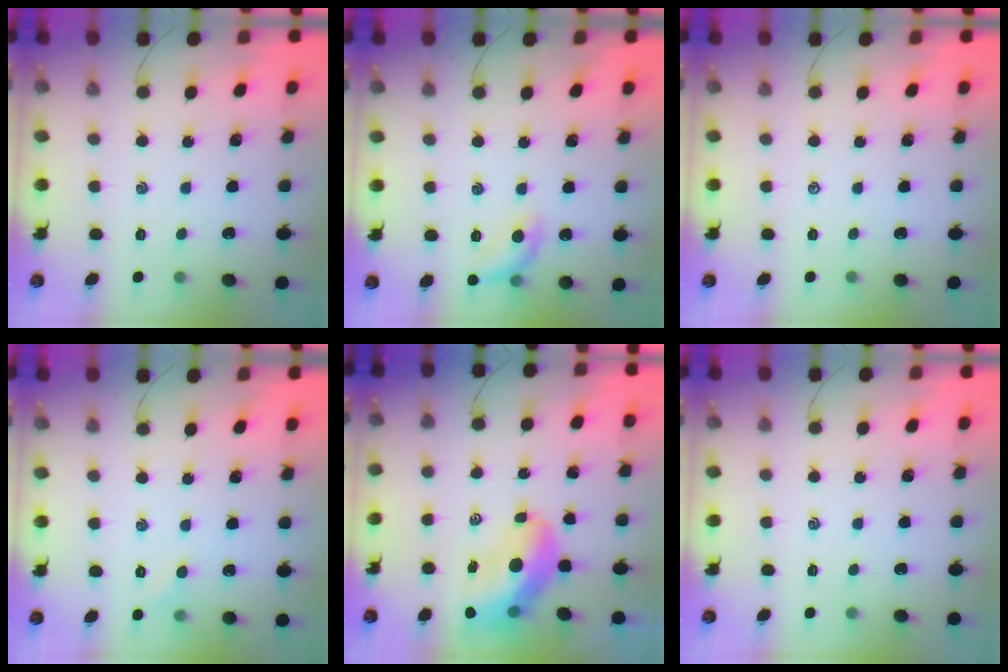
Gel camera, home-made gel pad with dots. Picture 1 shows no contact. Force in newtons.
{"total": 9.1, "press": 9.1, "slide": 0.1}
{"total": 0.0}
{"total": 3.8, "press": 3.6, "slide": 1.1}
{"total": 12.6, "press": 12.0, "slide": 3.9}
{"total": 1.1, "press": 0.9, "slide": 0.5}